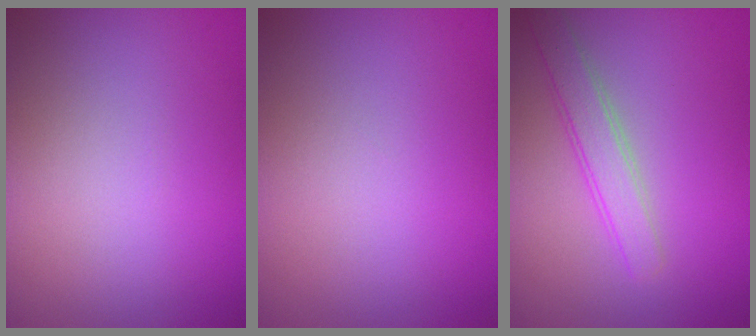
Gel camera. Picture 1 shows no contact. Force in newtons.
{"total": 0.0}
{"total": 2.7, "press": 2.7, "slide": 0.1}